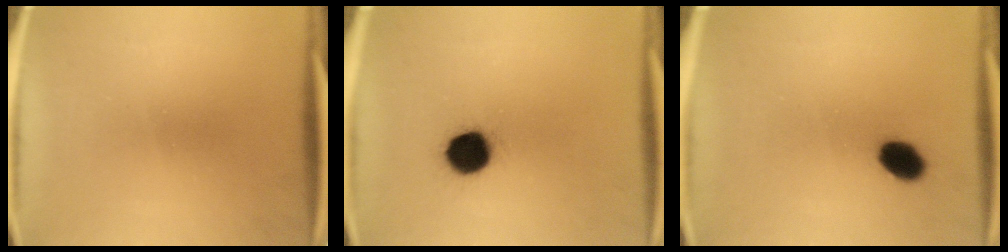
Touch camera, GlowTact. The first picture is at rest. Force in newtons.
{"total": 10.4}
{"total": 5.4}